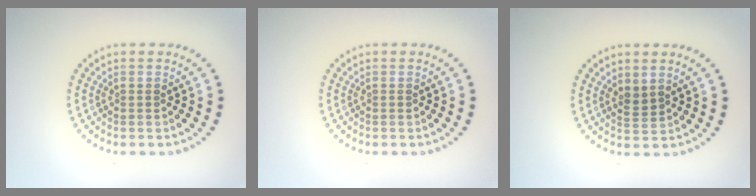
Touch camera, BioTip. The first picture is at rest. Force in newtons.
{"total": 0.0}
{"total": 1.3, "press": 1.0, "slide": 0.8}